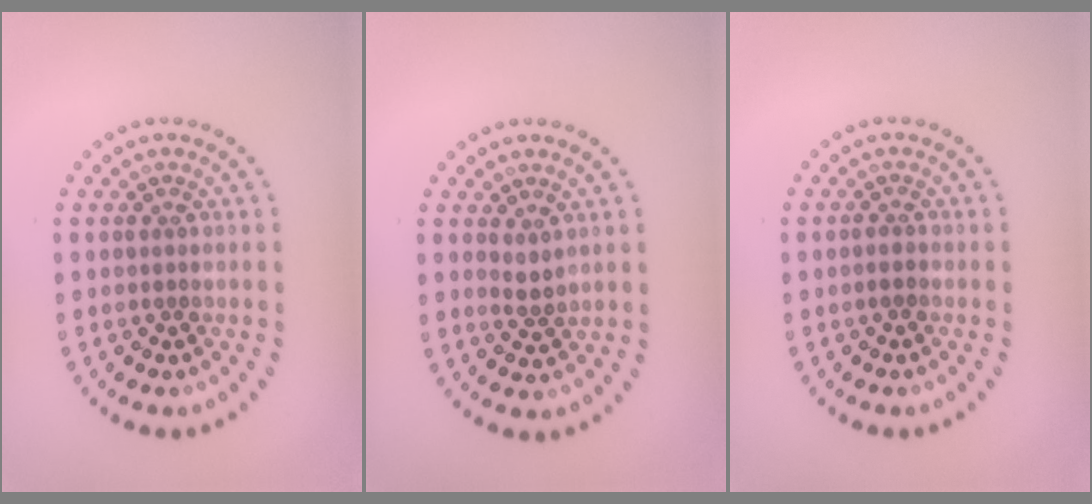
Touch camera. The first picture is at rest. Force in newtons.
{"total": 1.1, "press": 0.9, "slide": 0.6}
{"total": 0.9, "press": 0.7, "slide": 0.6}